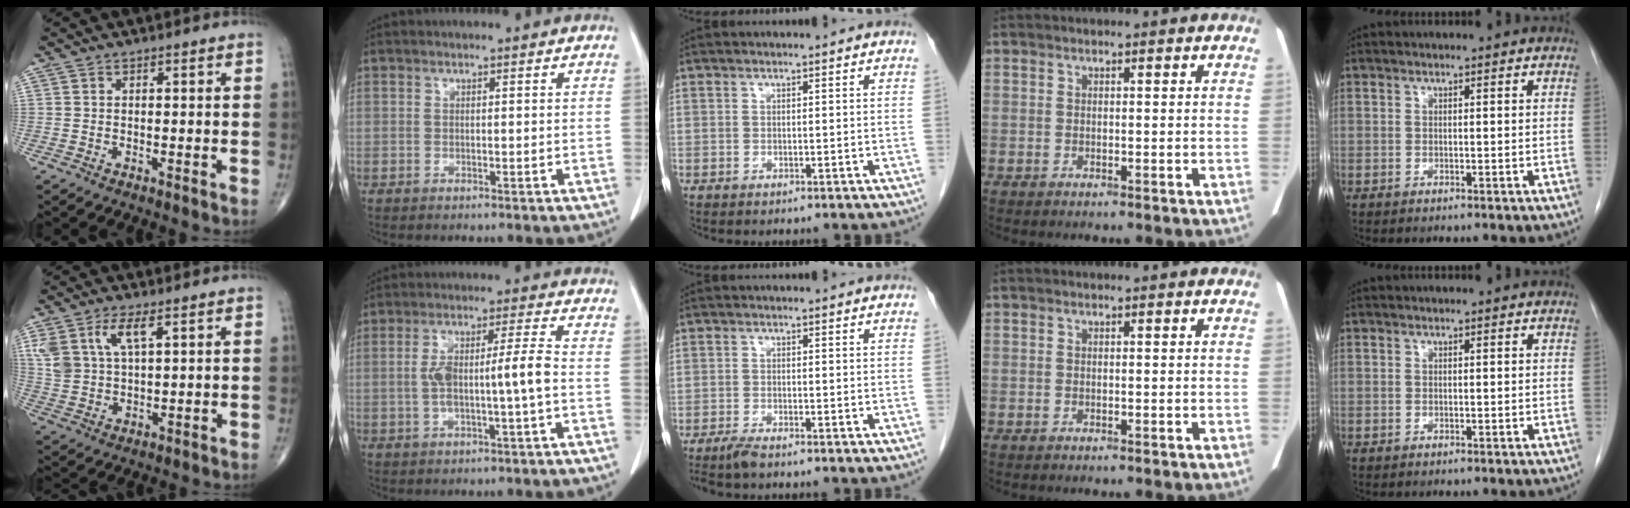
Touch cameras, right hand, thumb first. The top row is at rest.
{"thumb": {"total": 7.8, "force": [3.7, 3.3, 6.0], "torque": [-0.129, -0.007, 0.078]}, "index": {"total": 7.6, "force": [-0.9, 0.3, 7.5], "torque": [-0.145, 0.018, -0.013]}, "middle": {"total": 2.1, "force": [-1.7, 0.0, 1.1], "torque": [-0.028, -0.006, -0.035]}}